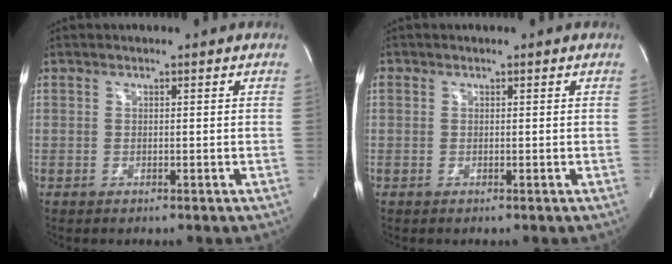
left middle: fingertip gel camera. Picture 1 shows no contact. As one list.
[{"total": 0.5, "force": [0.2, 0.4, 0.2], "torque": [-0.004, 0.007, 0.003]}]